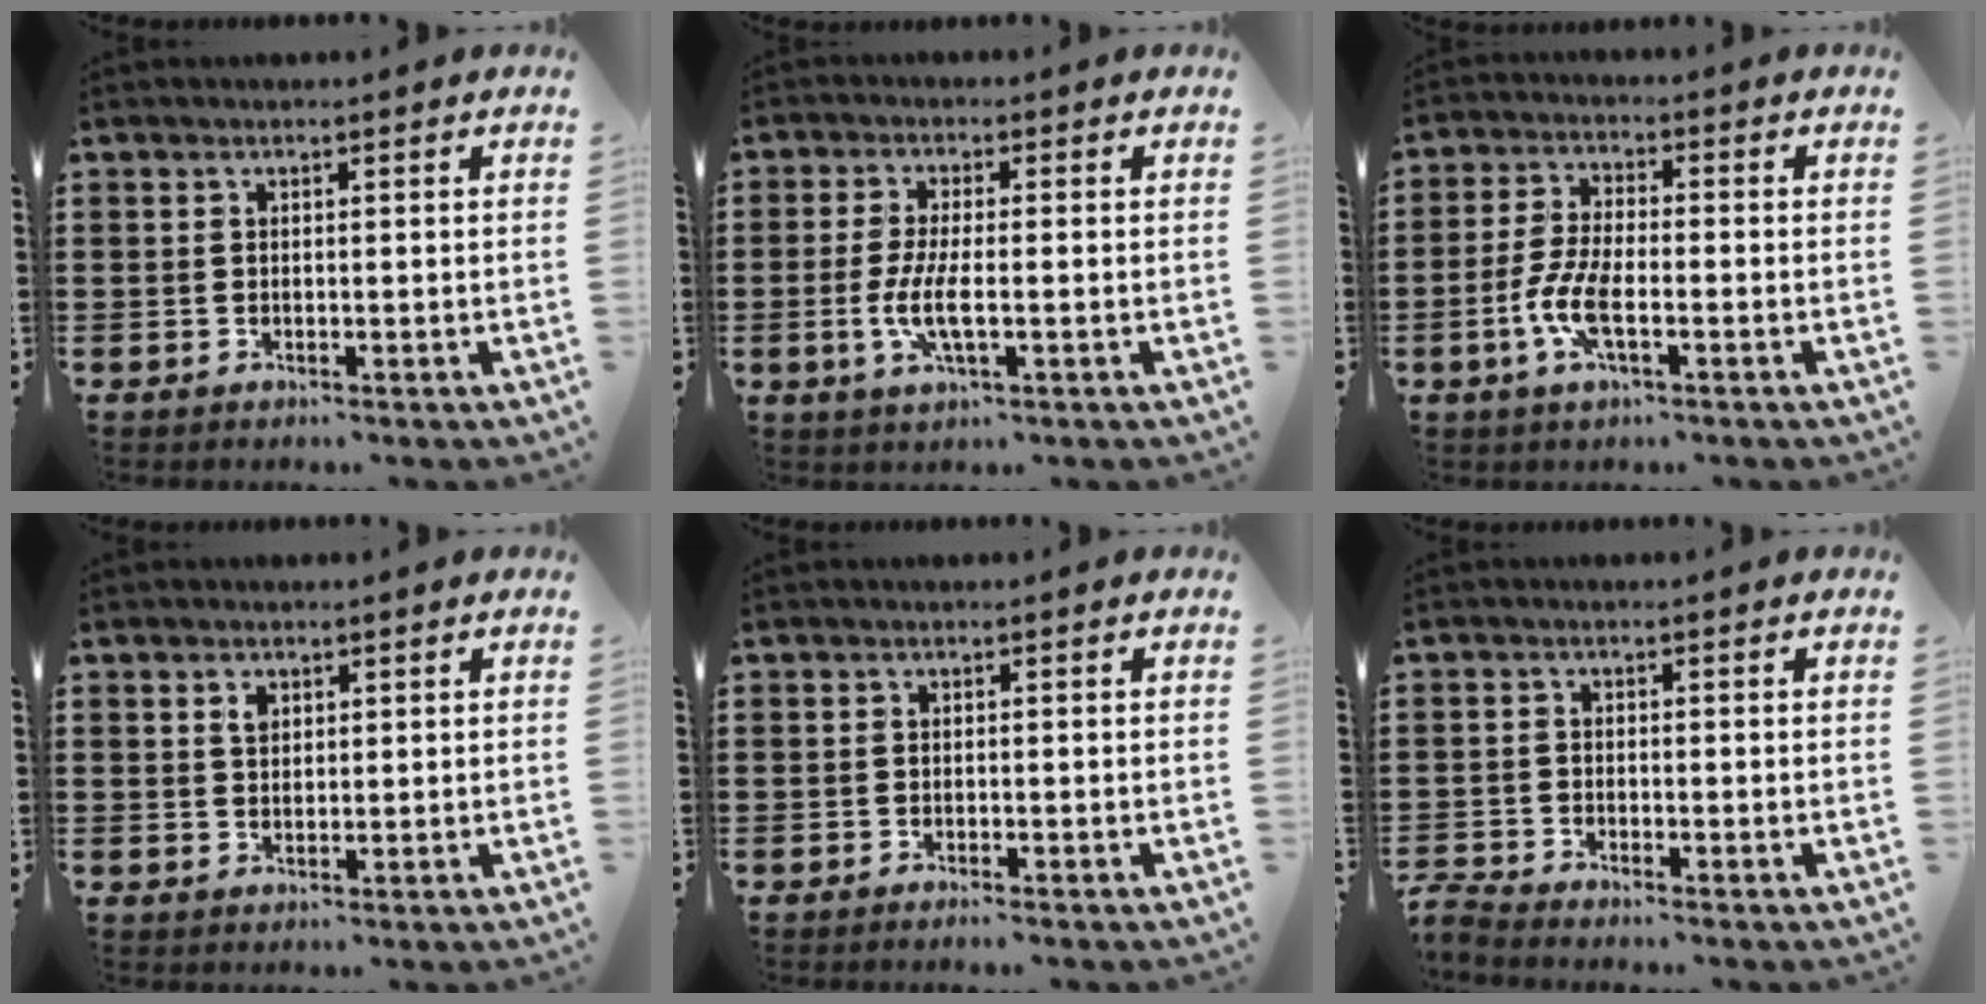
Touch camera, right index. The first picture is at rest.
{"total": 5.7, "force": [-1.4, 1.3, 5.4], "torque": [-0.120, -0.010, -0.032]}
{"total": 6.6, "force": [-2.2, 2.2, 5.9], "torque": [-0.139, -0.012, -0.047]}
{"total": 1.7, "force": [0.9, 1.1, 1.0], "torque": [-0.022, 0.005, 0.017]}
{"total": 0.7, "force": [-0.7, 0.0, 0.2], "torque": [-0.005, -0.003, -0.014]}
{"total": 2.1, "force": [-2.1, -0.1, 0.1], "torque": [-0.008, -0.003, -0.044]}